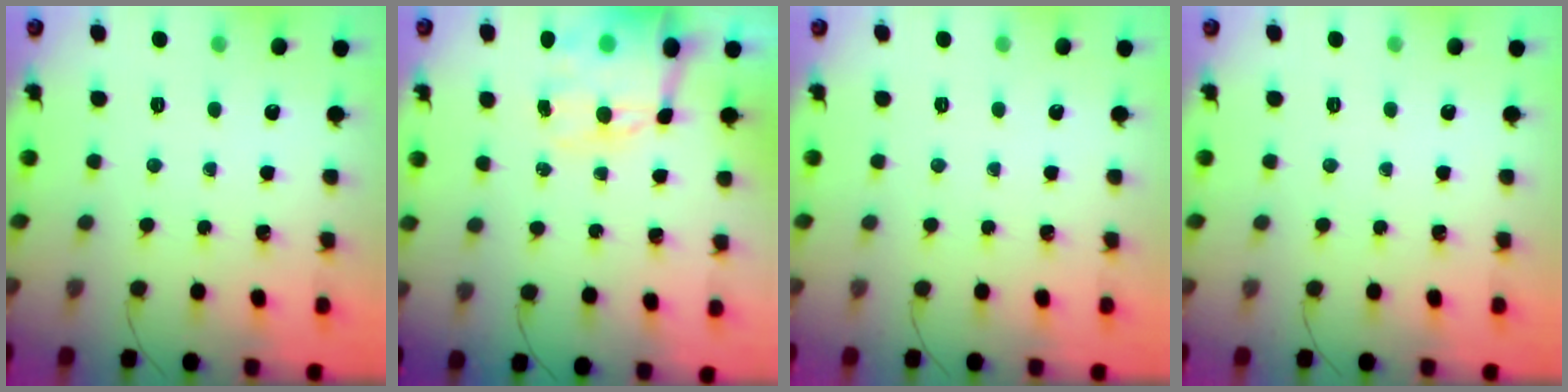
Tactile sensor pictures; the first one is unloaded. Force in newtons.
{"total": 15.1, "press": 14.7, "slide": 3.3}
{"total": 0.0}
{"total": 0.0}